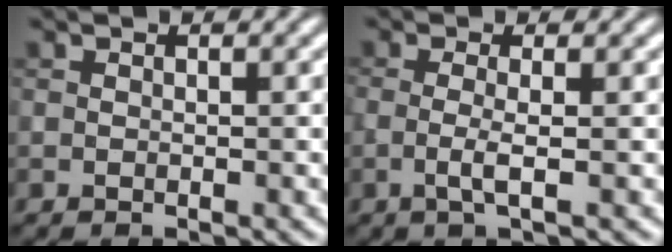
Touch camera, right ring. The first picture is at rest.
{"total": 2.0, "force": [-0.3, 0.4, 2.0], "torque": [-0.040, -0.005, -0.011]}